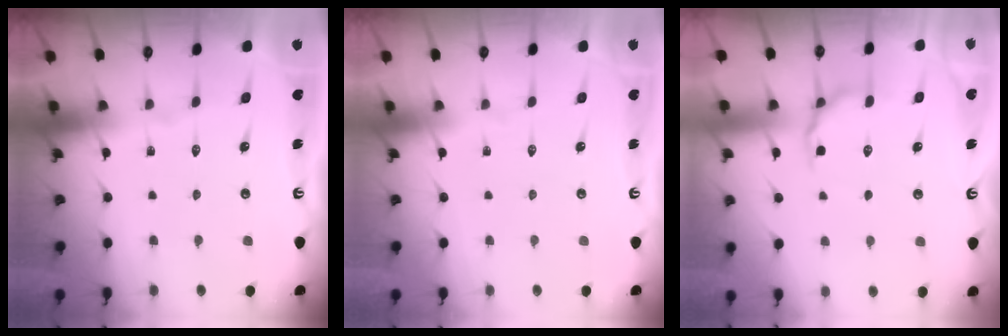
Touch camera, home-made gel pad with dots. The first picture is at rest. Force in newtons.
{"total": 0.0}
{"total": 6.0, "press": 5.8, "slide": 1.8}